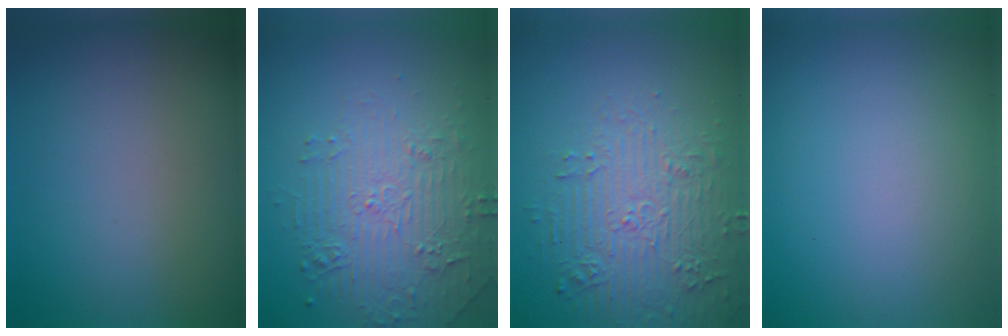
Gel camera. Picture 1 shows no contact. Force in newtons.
{"total": 5.0, "press": 3.7, "slide": 3.4}
{"total": 4.6, "press": 4.4, "slide": 1.4}
{"total": 0.0}